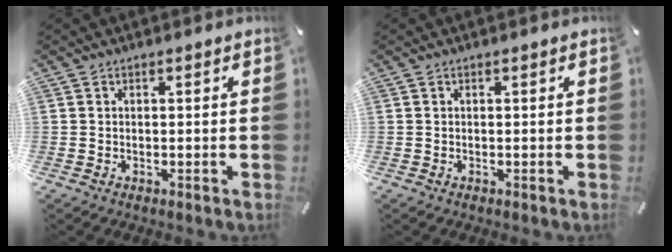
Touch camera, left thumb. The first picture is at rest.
{"total": 0.0}